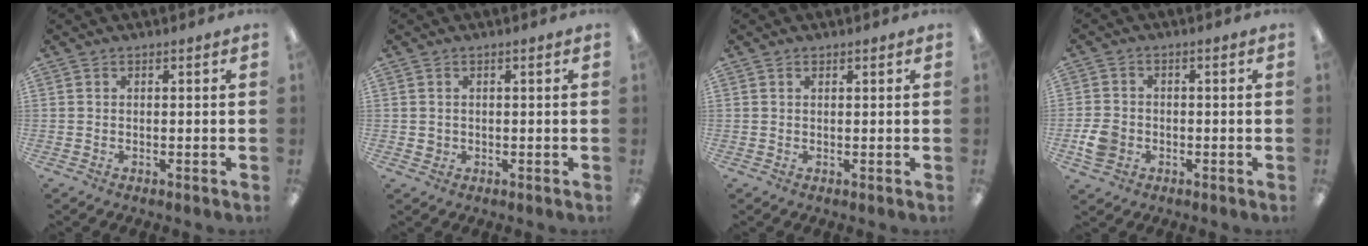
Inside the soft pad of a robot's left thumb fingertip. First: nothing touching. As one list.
[{"total": 1.1, "force": [0.2, 1.1, 0.3], "torque": [-0.007, 0.005, 0.002]}, {"total": 0.6, "force": [0.4, 0.3, 0.3], "torque": [-0.006, 0.003, 0.008]}, {"total": 5.5, "force": [-1.7, 4.3, 2.8], "torque": [-0.057, 0.003, -0.034]}]